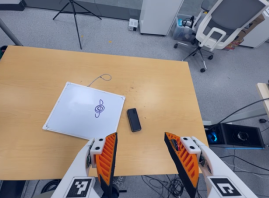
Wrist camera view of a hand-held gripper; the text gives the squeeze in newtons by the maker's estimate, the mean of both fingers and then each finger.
{"total": 0.0}